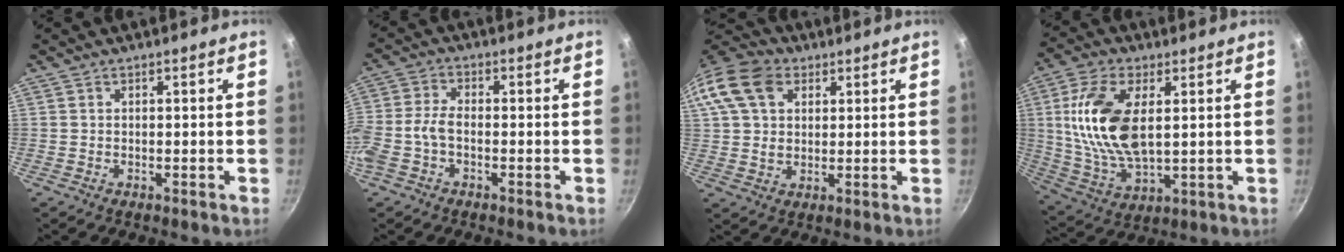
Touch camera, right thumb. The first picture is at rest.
{"total": 6.0, "force": [-2.3, 3.0, 4.6], "torque": [-0.113, 0.021, -0.059]}
{"total": 14.3, "force": [5.1, 10.3, 8.5], "torque": [-0.163, 0.011, 0.082]}
{"total": 16.3, "force": [3.0, 8.4, 13.7], "torque": [-0.262, -0.006, 0.063]}